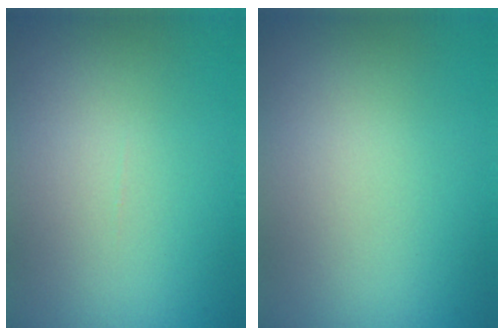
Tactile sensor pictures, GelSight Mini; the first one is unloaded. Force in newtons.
{"total": 0.0}